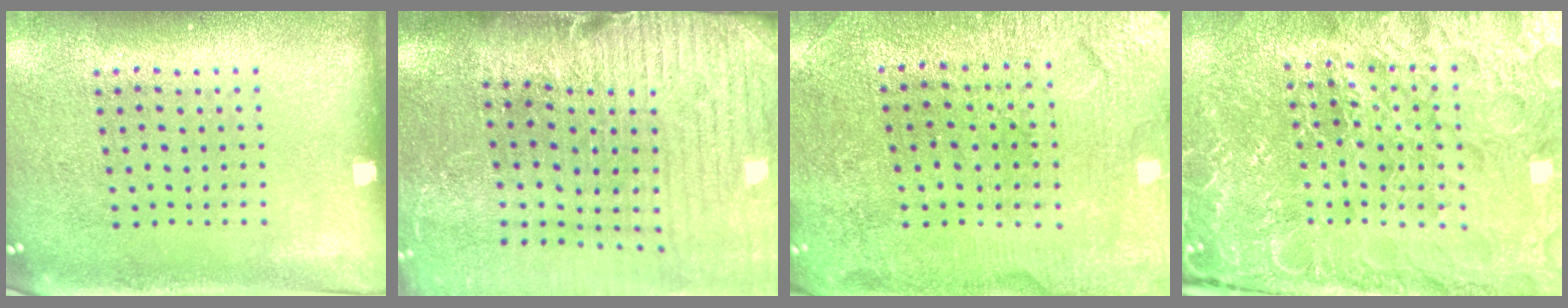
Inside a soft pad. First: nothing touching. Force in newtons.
{"total": 3.9, "press": 3.5, "slide": 1.8}
{"total": 1.5, "press": 1.5, "slide": 0.2}
{"total": 5.2, "press": 4.9, "slide": 1.6}